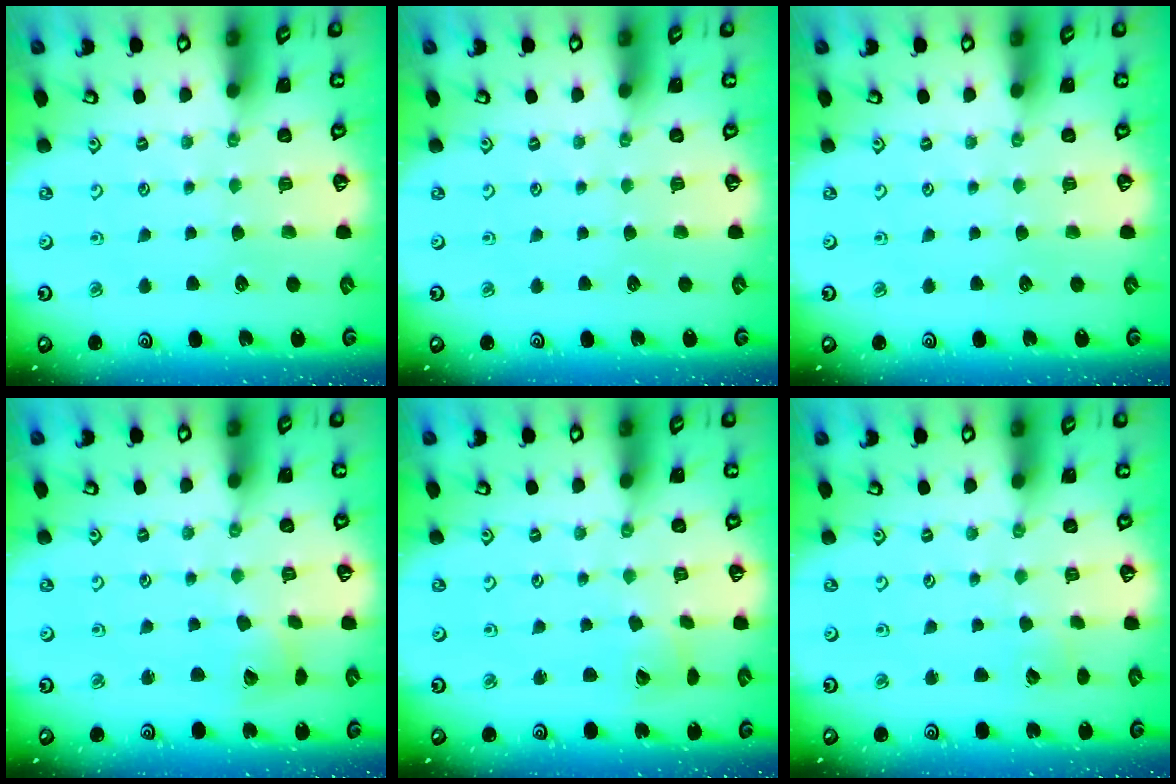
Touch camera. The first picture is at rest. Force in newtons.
{"total": 0.0}
{"total": 0.0}
{"total": 5.6, "press": 5.5, "slide": 0.7}
{"total": 4.0, "press": 3.9, "slide": 0.5}
{"total": 2.7, "press": 2.7, "slide": 0.3}